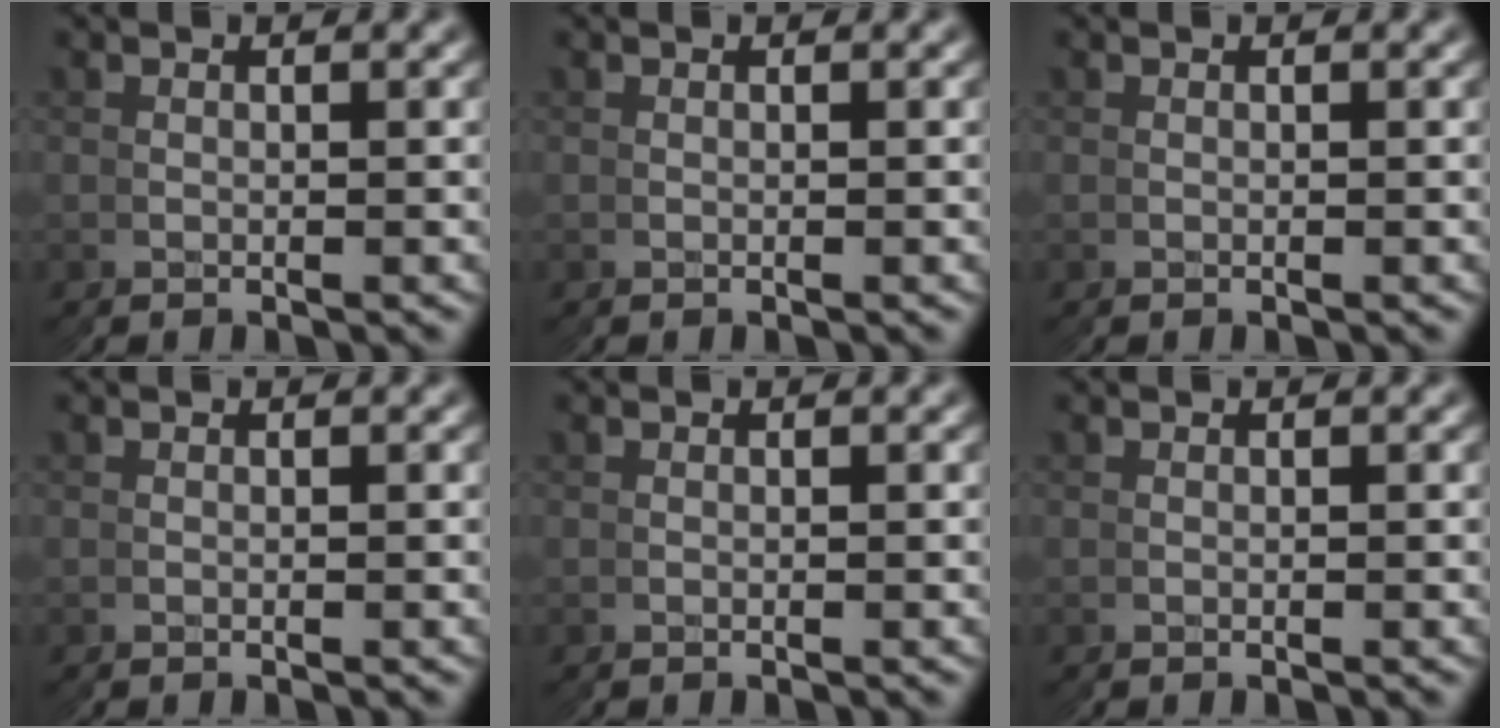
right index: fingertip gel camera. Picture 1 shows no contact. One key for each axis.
{"total": 0.0}
{"total": 0.0}
{"total": 0.0}
{"total": 1.8, "fx": 0.1, "fy": -1.7, "fz": -0.6, "tx": 0.020, "ty": -0.004, "tz": 0.010}
{"total": 0.0}